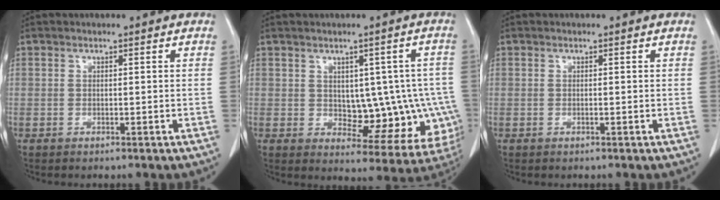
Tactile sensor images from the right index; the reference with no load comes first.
{"total": 11.6, "force": [-0.6, 6.6, 9.5], "torque": [-0.094, 0.020, 0.013]}
{"total": 0.0}